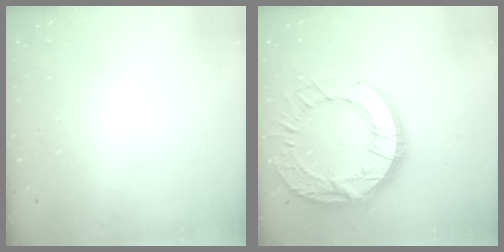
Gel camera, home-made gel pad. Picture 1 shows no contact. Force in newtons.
{"total": 22.1, "press": 22.0, "slide": 2.0}